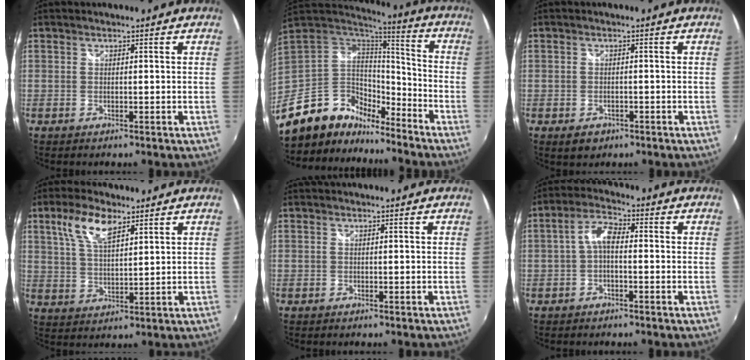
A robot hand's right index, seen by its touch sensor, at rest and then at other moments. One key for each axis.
{"total": 19.3, "fx": -14.7, "fy": 10.3, "fz": 7.1, "tx": -0.175, "ty": 0.002, "tz": -0.257}
{"total": 3.2, "fx": -1.6, "fy": 2.4, "fz": 1.5, "tx": -0.032, "ty": -0.007, "tz": -0.019}
{"total": 7.9, "fx": 4.4, "fy": 3.2, "fz": 5.7, "tx": -0.111, "ty": 0.012, "tz": 0.088}
{"total": 0.0}
{"total": 4.3, "fx": -0.8, "fy": 2.0, "fz": 3.7, "tx": -0.079, "ty": 0.017, "tz": -0.019}